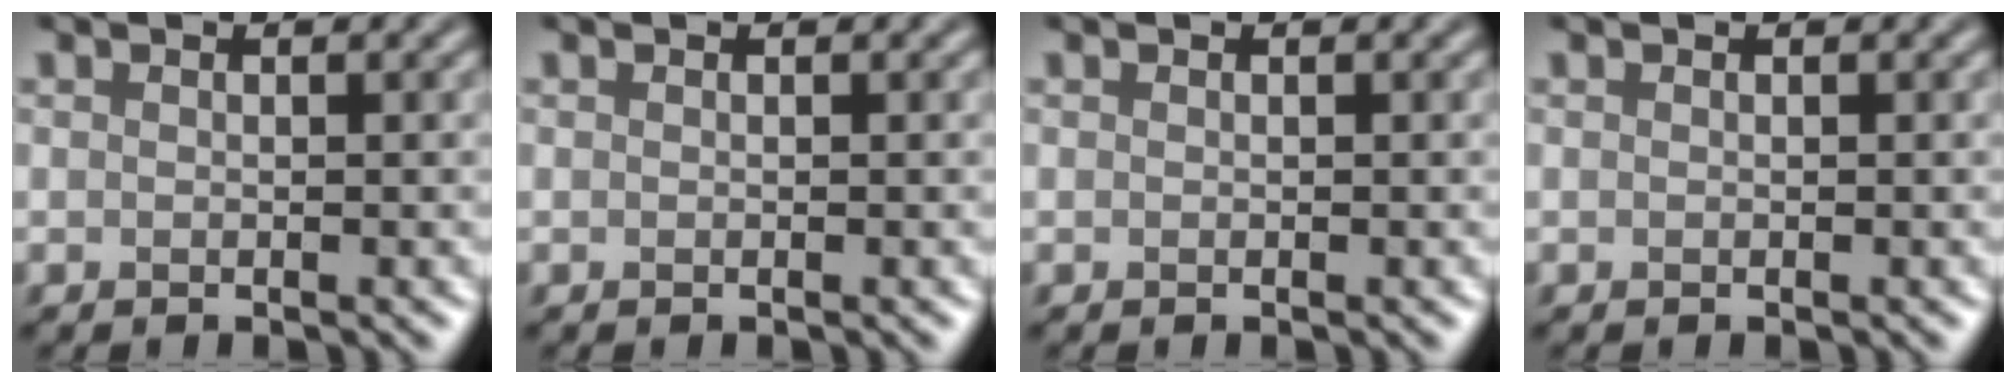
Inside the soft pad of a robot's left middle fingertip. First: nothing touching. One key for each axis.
{"total": 0.0}
{"total": 0.0}
{"total": 0.0}